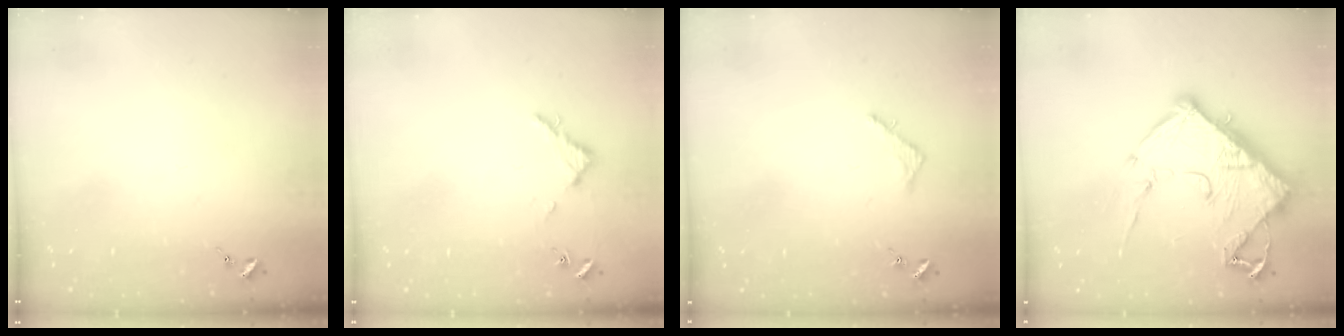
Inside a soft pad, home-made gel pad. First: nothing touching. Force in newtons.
{"total": 2.8, "press": 2.8, "slide": 0.3}
{"total": 2.5, "press": 2.5, "slide": 0.2}
{"total": 16.4, "press": 16.4, "slide": 1.4}